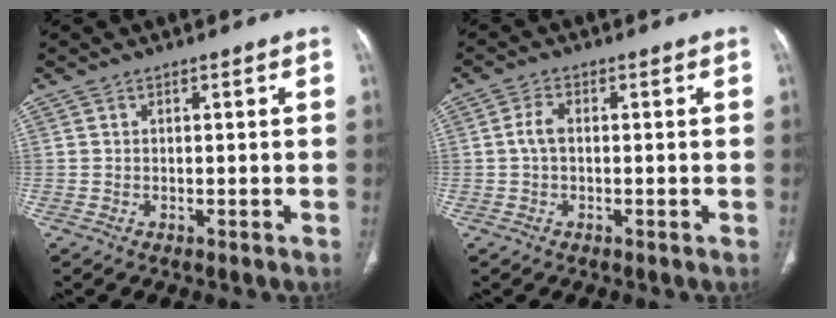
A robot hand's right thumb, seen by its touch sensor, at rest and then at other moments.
{"total": 2.7, "force": [-0.1, 1.6, 2.3], "torque": [-0.049, 0.005, -0.006]}